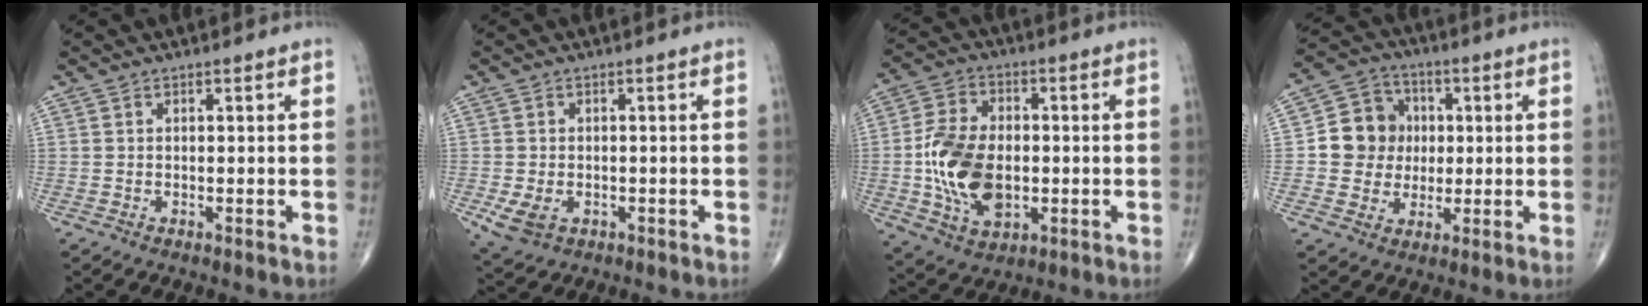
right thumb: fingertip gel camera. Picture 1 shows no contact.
{"total": 4.8, "force": [-1.5, 3.4, 3.1], "torque": [-0.062, -0.001, -0.016]}
{"total": 15.3, "force": [-1.6, 9.6, 11.7], "torque": [-0.208, 0.005, -0.022]}
{"total": 11.1, "force": [0.6, 10.2, 4.3], "torque": [-0.036, 0.017, 0.005]}